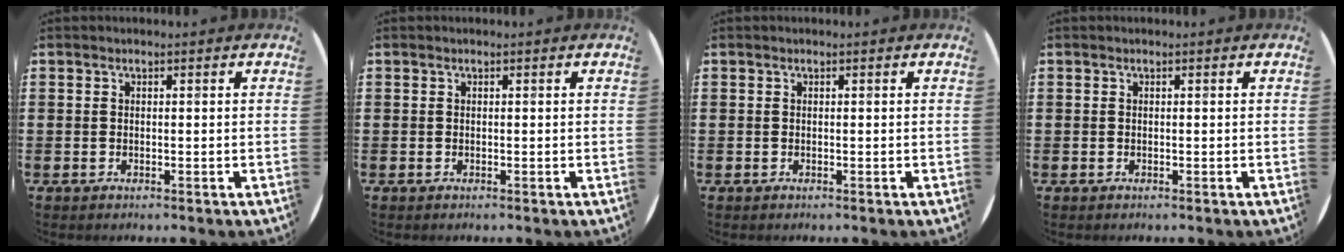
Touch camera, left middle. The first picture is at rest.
{"total": 0.0}
{"total": 0.0}
{"total": 0.0}